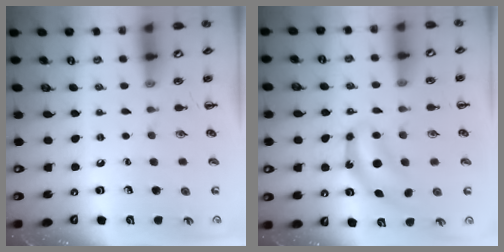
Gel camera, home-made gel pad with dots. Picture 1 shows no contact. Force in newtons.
{"total": 6.8, "press": 6.8, "slide": 0.2}